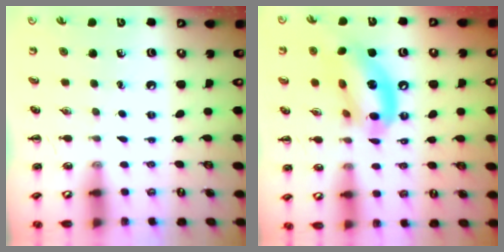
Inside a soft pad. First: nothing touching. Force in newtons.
{"total": 14.2, "press": 13.8, "slide": 3.3}